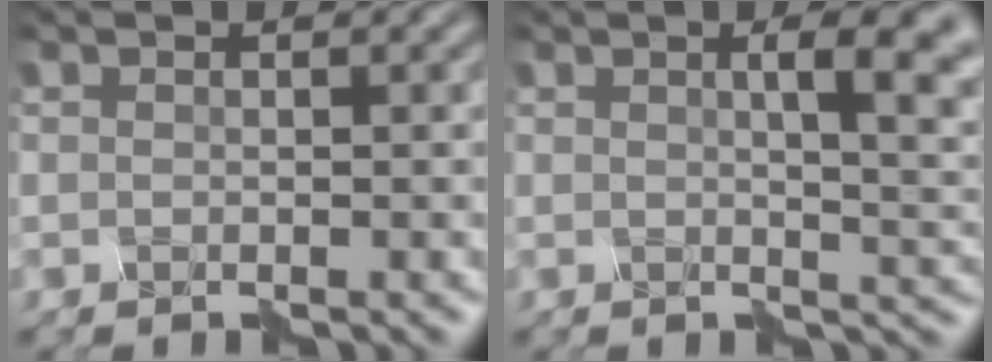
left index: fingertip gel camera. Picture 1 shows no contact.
{"total": 8.0, "force": [2.3, 3.3, 6.9], "torque": [-0.036, 0.035, 0.024]}